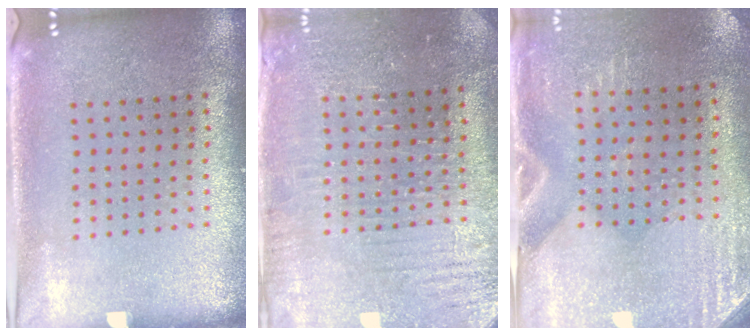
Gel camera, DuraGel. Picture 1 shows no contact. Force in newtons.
{"total": 3.2, "press": 3.2, "slide": 0.4}
{"total": 2.8, "press": 2.5, "slide": 1.3}